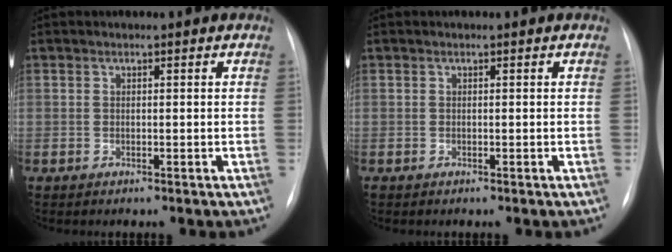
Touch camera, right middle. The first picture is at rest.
{"total": 1.5, "force": [-1.3, 0.6, 0.5], "torque": [-0.008, -0.002, -0.015]}